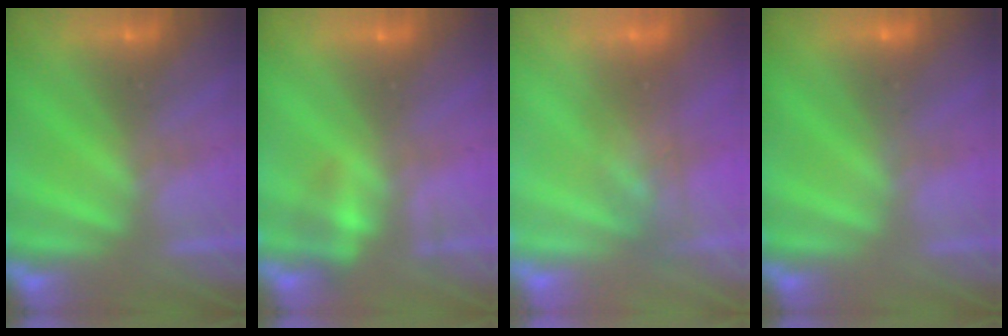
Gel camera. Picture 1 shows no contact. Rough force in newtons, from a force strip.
{"total": 2.1}
{"total": 2.8}
{"total": 2.7}